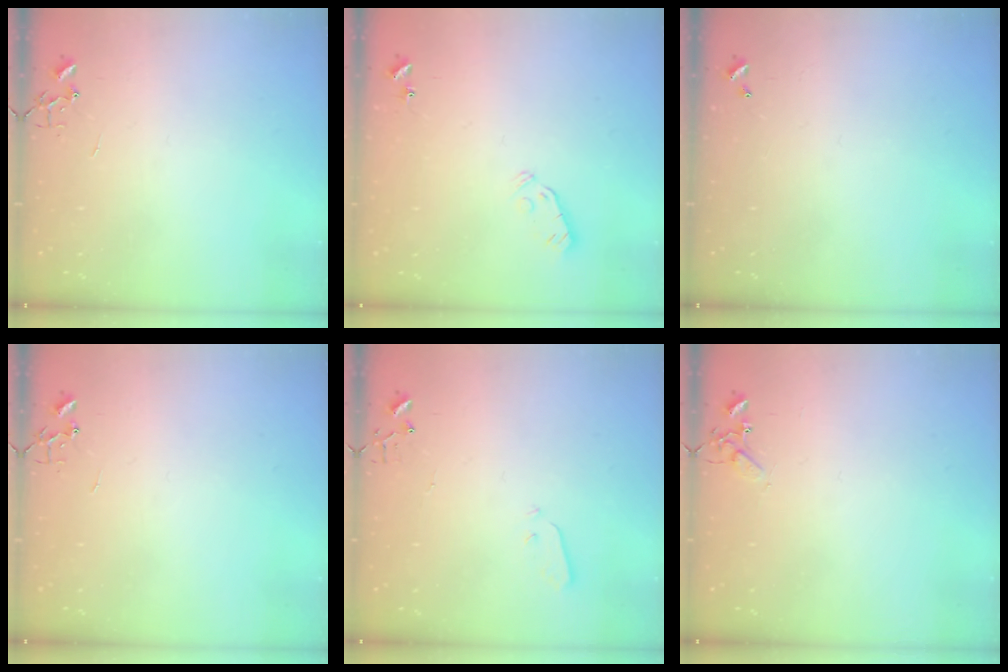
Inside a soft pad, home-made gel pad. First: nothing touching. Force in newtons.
{"total": 3.8, "press": 3.7, "slide": 0.8}
{"total": 0.0}
{"total": 0.0}
{"total": 3.0, "press": 3.0, "slide": 0.3}
{"total": 4.7, "press": 4.6, "slide": 0.6}